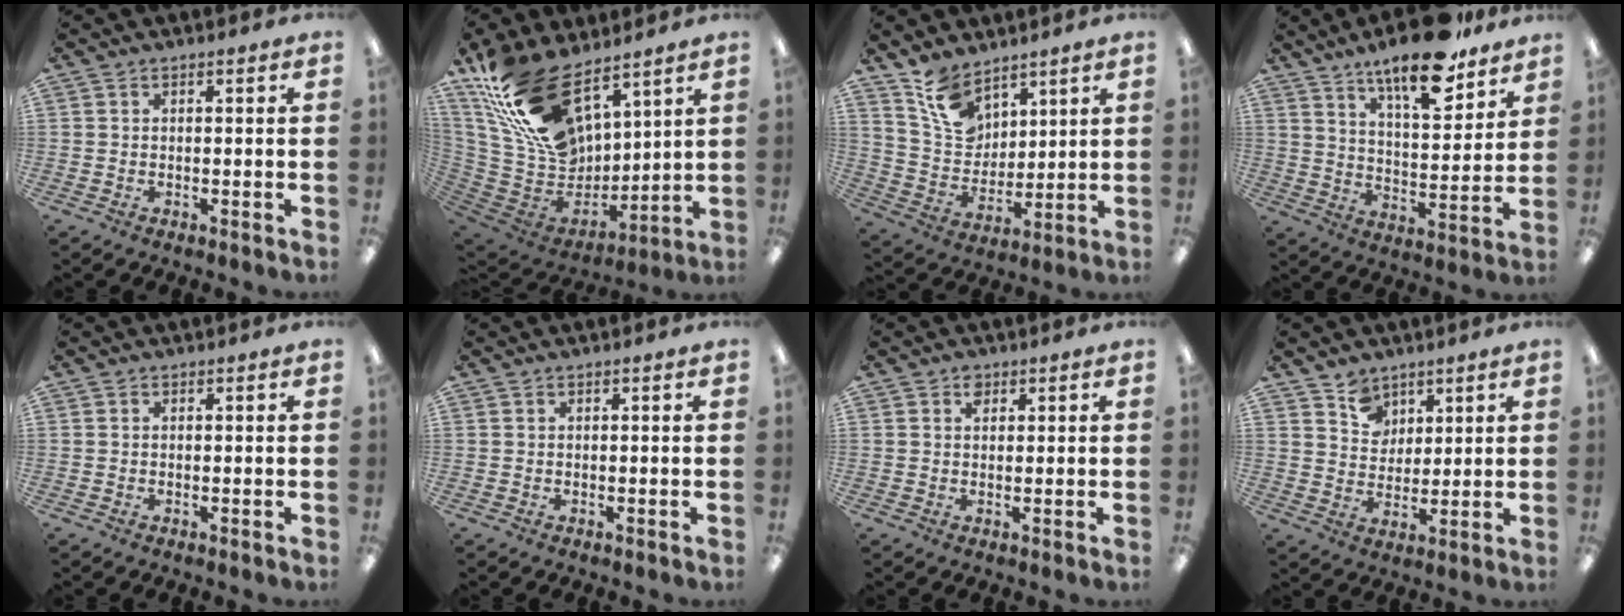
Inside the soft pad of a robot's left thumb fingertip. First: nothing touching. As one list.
[{"total": 23.4, "force": [14.8, 12.6, 13.0], "torque": [-0.280, -0.077, 0.279]}, {"total": 11.5, "force": [8.1, 6.8, 4.3], "torque": [-0.102, -0.034, 0.160]}, {"total": 15.9, "force": [12.3, 4.6, 9.0], "torque": [-0.143, -0.073, 0.206]}, {"total": 0.0}, {"total": 0.0}, {"total": 1.6, "force": [1.1, 1.0, 0.7], "torque": [-0.008, -0.003, 0.019]}, {"total": 7.1, "force": [5.0, 5.0, 0.5], "torque": [-0.006, -0.028, 0.092]}]